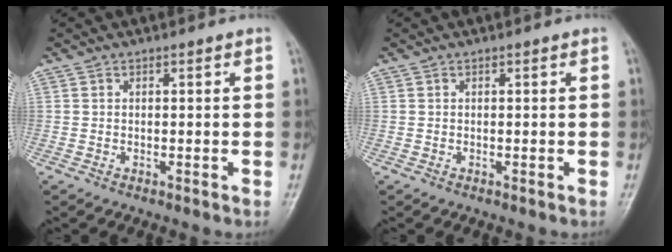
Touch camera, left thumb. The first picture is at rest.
{"total": 0.0}